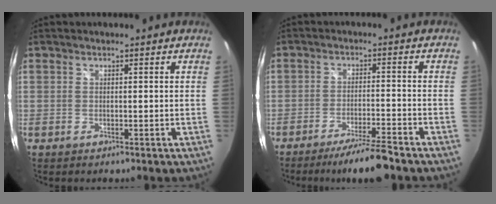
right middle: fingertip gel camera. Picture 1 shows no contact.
{"total": 7.8, "force": [-6.6, -0.2, 4.1], "torque": [-0.082, -0.005, -0.105]}